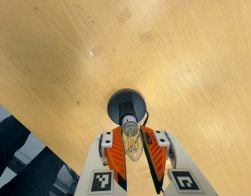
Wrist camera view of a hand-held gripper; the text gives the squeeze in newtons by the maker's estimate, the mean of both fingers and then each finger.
{"total": 12.7, "left": 12.3, "right": 13.2}